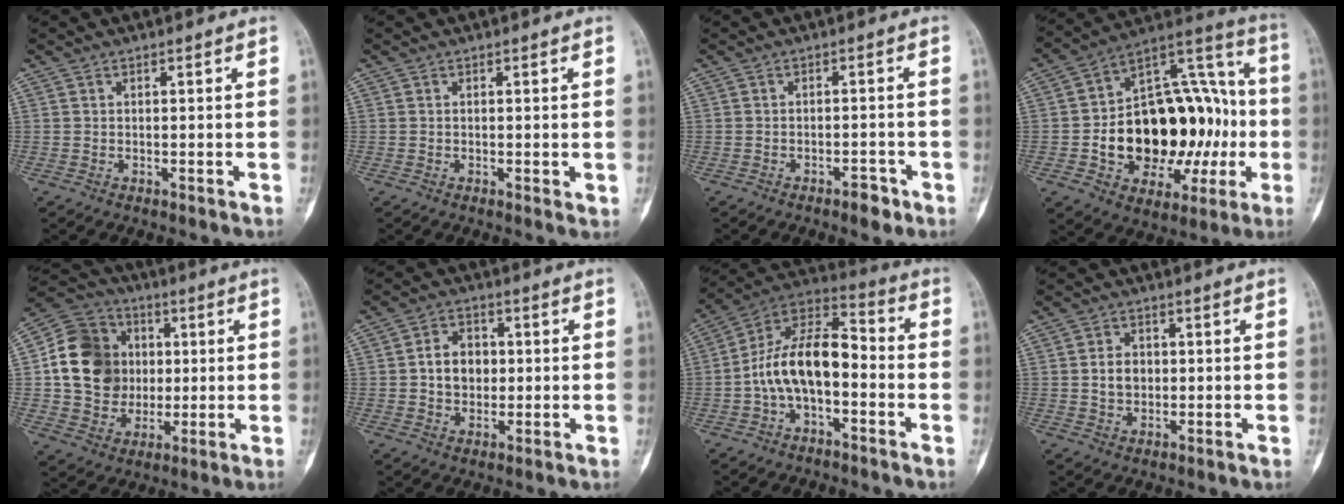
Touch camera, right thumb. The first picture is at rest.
{"total": 1.2, "force": [0.0, 0.3, 1.2], "torque": [-0.016, -0.005, 0.000]}
{"total": 2.8, "force": [-1.9, 1.2, 1.7], "torque": [-0.017, 0.013, -0.027]}
{"total": 29.5, "force": [-3.6, 18.7, 22.5], "torque": [-0.297, 0.047, -0.036]}
{"total": 17.2, "force": [1.5, 14.9, 8.4], "torque": [-0.124, 0.013, 0.034]}
{"total": 7.1, "force": [0.2, 5.6, 4.4], "torque": [-0.047, 0.011, 0.001]}
{"total": 14.8, "force": [-2.6, 8.1, 12.1], "torque": [-0.199, 0.060, -0.055]}
{"total": 4.4, "force": [0.1, 3.4, 2.7], "torque": [-0.036, 0.005, 0.001]}